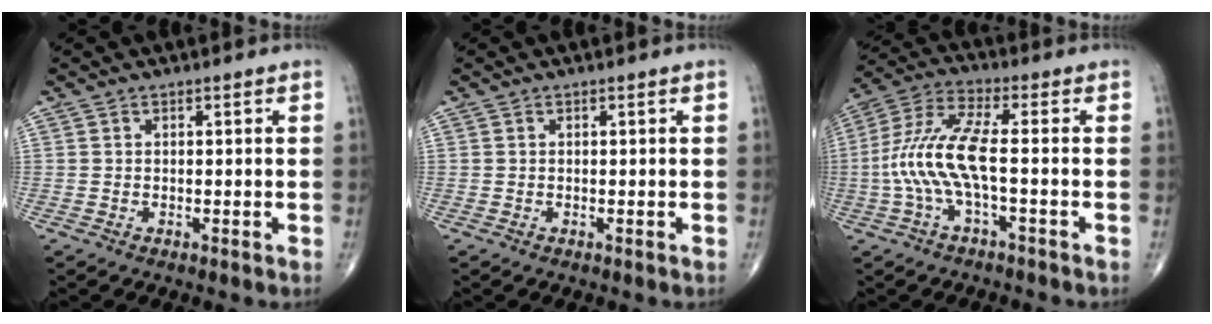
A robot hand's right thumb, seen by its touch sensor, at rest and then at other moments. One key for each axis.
{"total": 0.0}
{"total": 11.5, "fx": -1.8, "fy": 3.2, "fz": 10.9, "tx": -0.256, "ty": 0.038, "tz": -0.038}